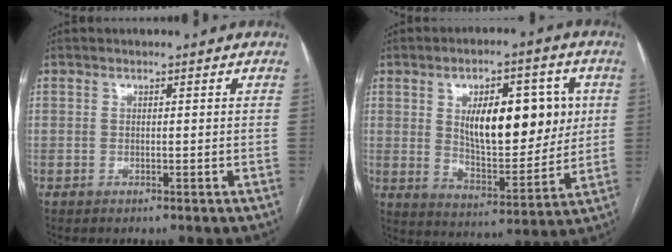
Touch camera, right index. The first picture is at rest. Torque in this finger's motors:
{"motor_torque": [1.30, 0.84, 0.34, 0.15]}